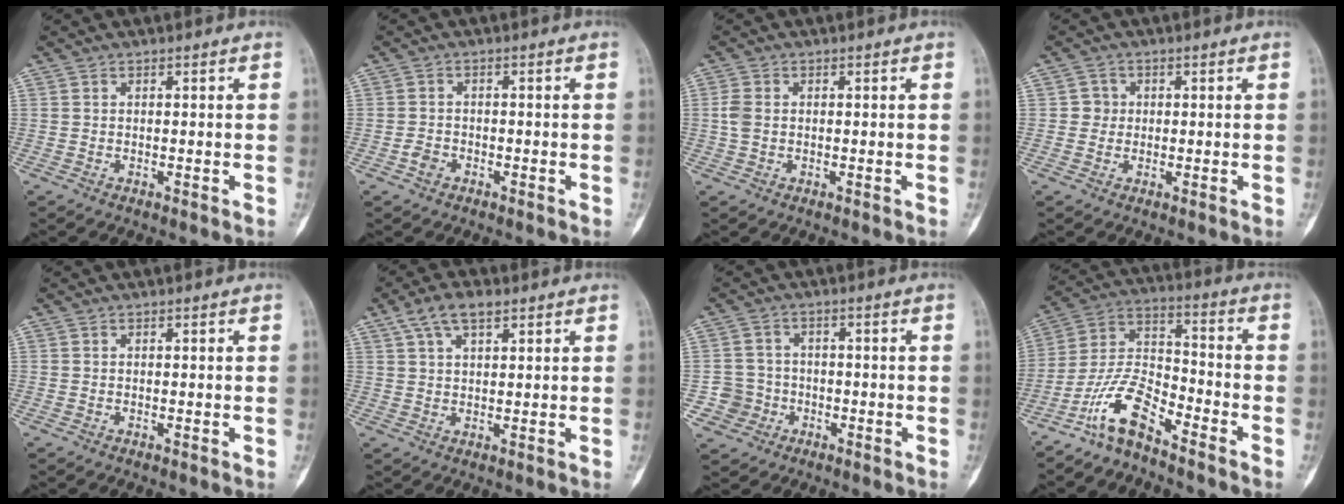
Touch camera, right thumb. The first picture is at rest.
{"total": 2.1, "force": [-1.1, 1.5, 0.9], "torque": [-0.014, 0.009, -0.021]}
{"total": 2.5, "force": [0.0, 1.8, 1.7], "torque": [-0.046, 0.004, -0.003]}
{"total": 2.2, "force": [0.1, 2.2, 0.3], "torque": [0.010, 0.006, -0.004]}
{"total": 0.0}
{"total": 6.7, "force": [3.8, 3.3, 4.4], "torque": [-0.070, 0.005, 0.069]}
{"total": 5.5, "force": [-1.8, 5.2, 0.2], "torque": [0.024, 0.015, -0.035]}
{"total": 10.2, "force": [-7.6, 3.2, 6.0], "torque": [-0.124, 0.074, -0.157]}